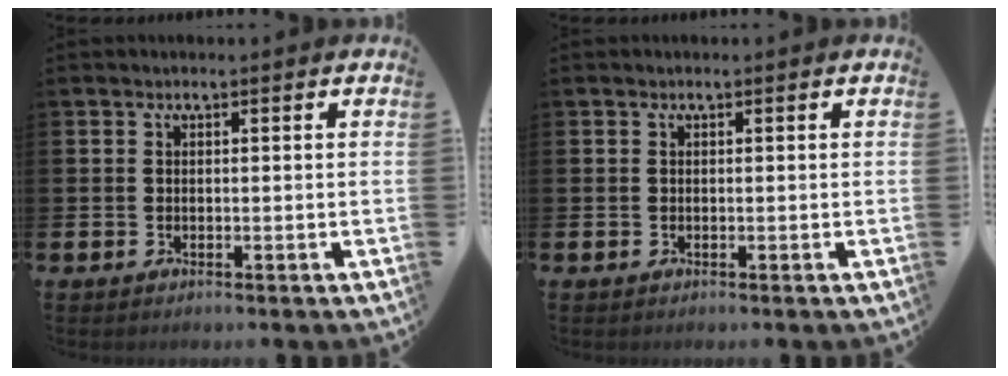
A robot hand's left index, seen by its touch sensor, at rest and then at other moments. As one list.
[{"total": 0.0}]